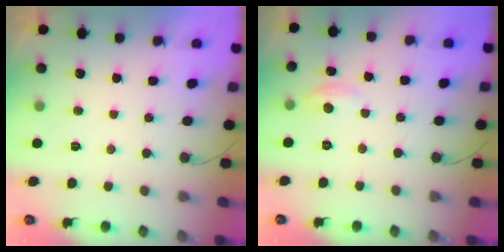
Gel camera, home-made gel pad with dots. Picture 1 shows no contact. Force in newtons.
{"total": 2.7, "press": 2.7, "slide": 0.3}